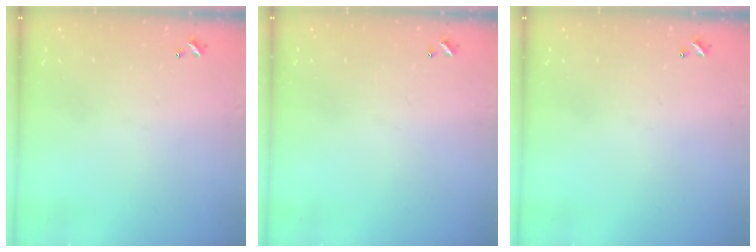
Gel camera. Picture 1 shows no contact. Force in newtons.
{"total": 0.0}
{"total": 0.0}